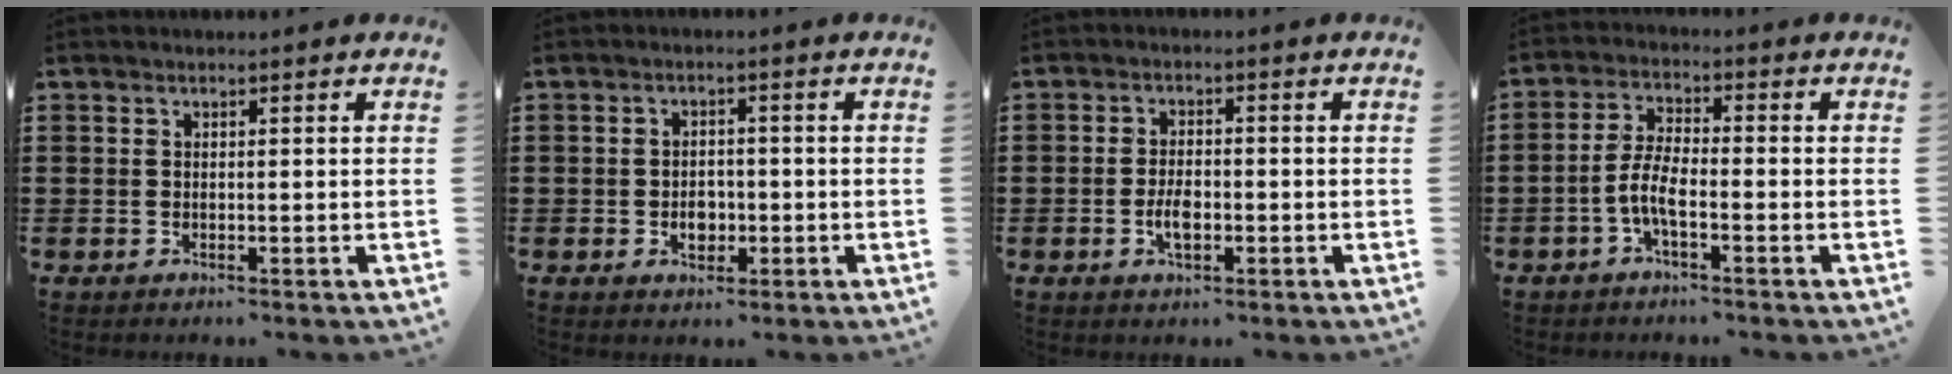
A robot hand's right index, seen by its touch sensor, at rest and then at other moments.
{"total": 2.9, "force": [-0.8, 2.3, 1.6], "torque": [-0.027, 0.002, -0.019]}
{"total": 3.5, "force": [-1.1, 1.6, 2.9], "torque": [-0.059, 0.002, -0.021]}
{"total": 5.0, "force": [-2.1, 1.4, 4.3], "torque": [-0.108, -0.008, -0.048]}